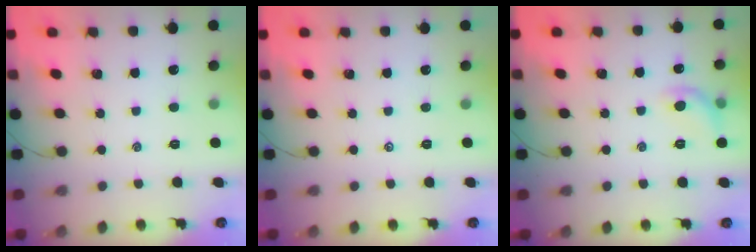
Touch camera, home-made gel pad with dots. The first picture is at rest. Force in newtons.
{"total": 0.0}
{"total": 7.7, "press": 7.6, "slide": 1.1}